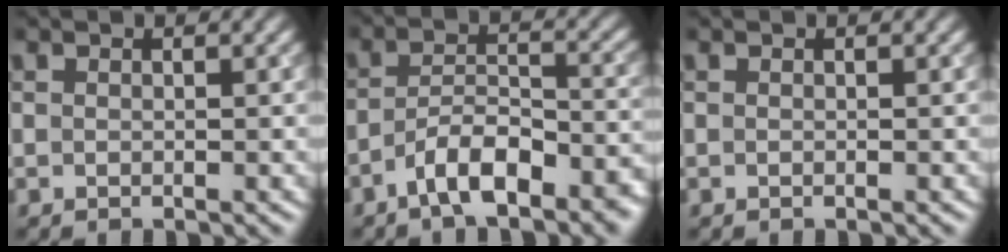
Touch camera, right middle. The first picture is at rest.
{"total": 6.4, "force": [-3.9, 2.2, 4.5], "torque": [-0.074, 0.005, -0.068]}
{"total": 0.0}